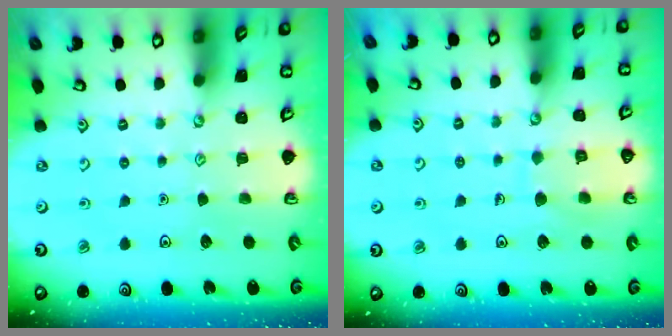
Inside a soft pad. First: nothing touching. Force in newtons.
{"total": 7.8, "press": 7.7, "slide": 0.6}